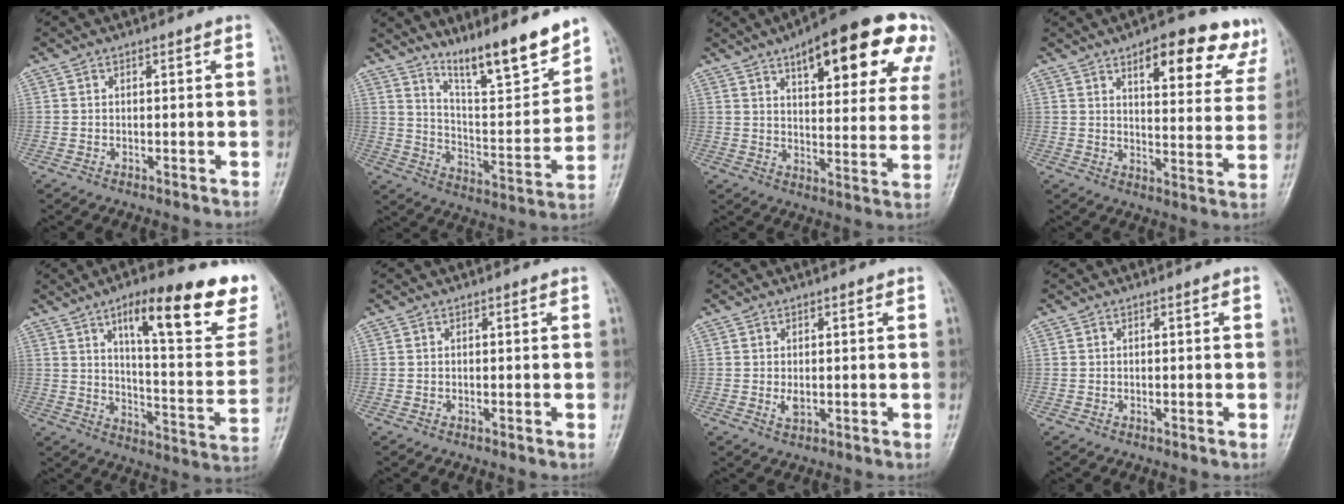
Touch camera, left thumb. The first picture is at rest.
{"total": 15.4, "force": [12.3, 2.3, 8.9], "torque": [-0.115, -0.084, 0.213]}
{"total": 23.6, "force": [12.3, 8.5, 18.3], "torque": [-0.202, -0.015, 0.162]}
{"total": 17.4, "force": [10.8, 6.5, 12.0], "torque": [-0.103, -0.044, 0.132]}
{"total": 23.8, "force": [14.7, 7.0, 17.4], "torque": [-0.190, -0.059, 0.212]}
{"total": 0.0}
{"total": 1.8, "force": [0.1, 1.1, 1.4], "torque": [-0.023, -0.005, 0.004]}
{"total": 0.0}